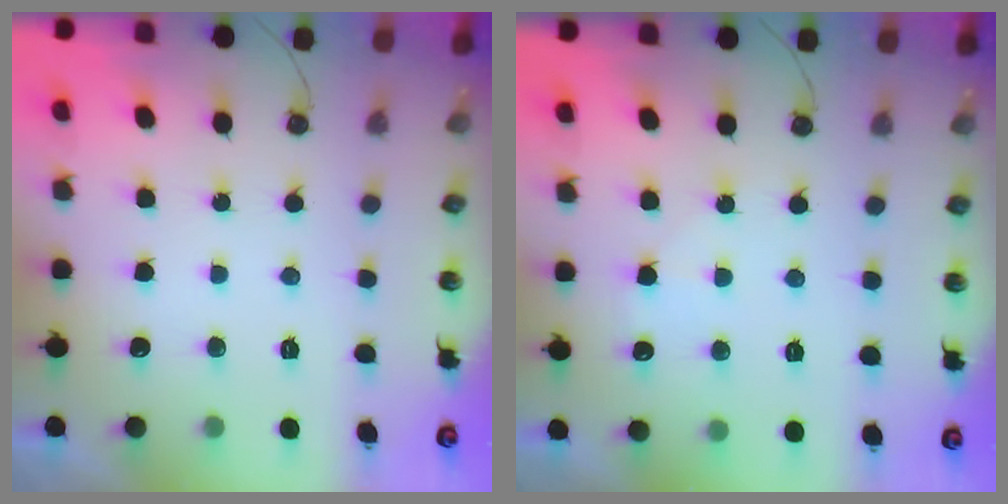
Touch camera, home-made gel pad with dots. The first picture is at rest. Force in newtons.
{"total": 4.9, "press": 4.9, "slide": 0.6}